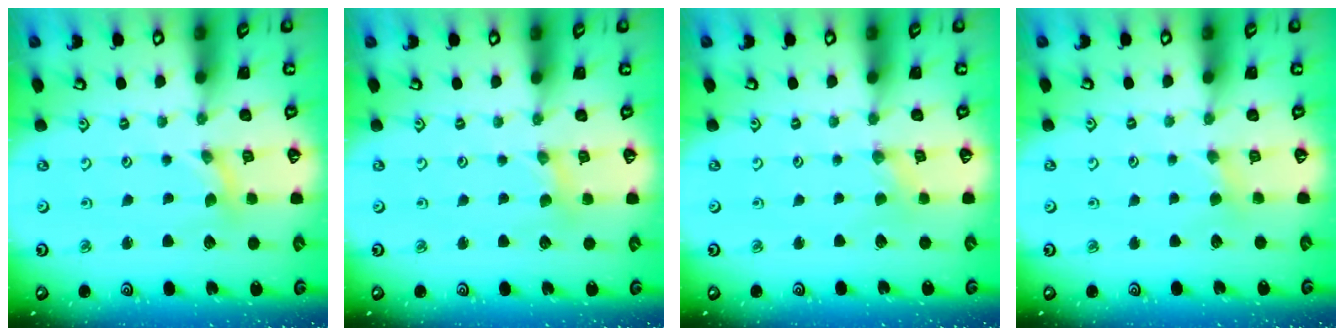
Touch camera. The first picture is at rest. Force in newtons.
{"total": 2.3, "press": 2.3, "slide": 0.2}
{"total": 0.0}
{"total": 1.9, "press": 1.9, "slide": 0.4}